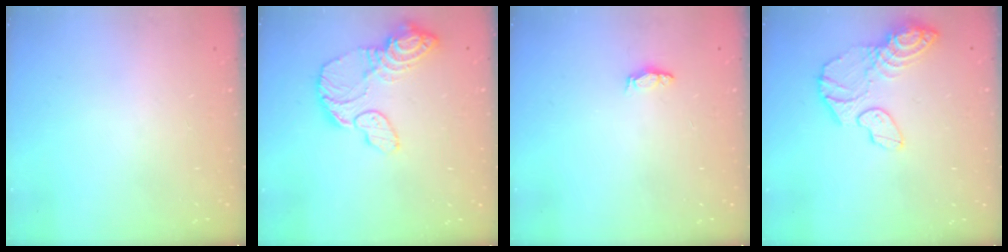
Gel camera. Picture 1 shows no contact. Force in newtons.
{"total": 12.9, "press": 12.8, "slide": 1.3}
{"total": 3.4, "press": 2.6, "slide": 2.1}
{"total": 13.0, "press": 12.6, "slide": 3.3}